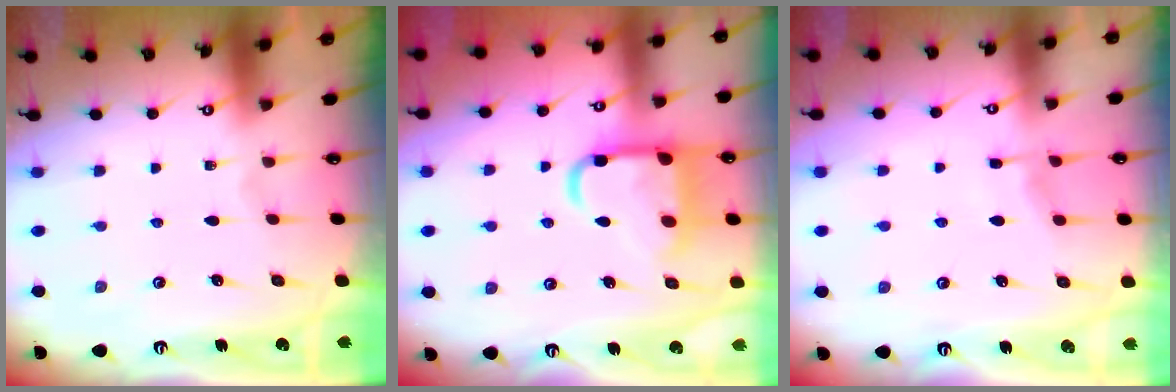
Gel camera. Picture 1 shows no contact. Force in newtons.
{"total": 15.2, "press": 15.1, "slide": 1.4}
{"total": 4.6, "press": 4.6, "slide": 0.6}